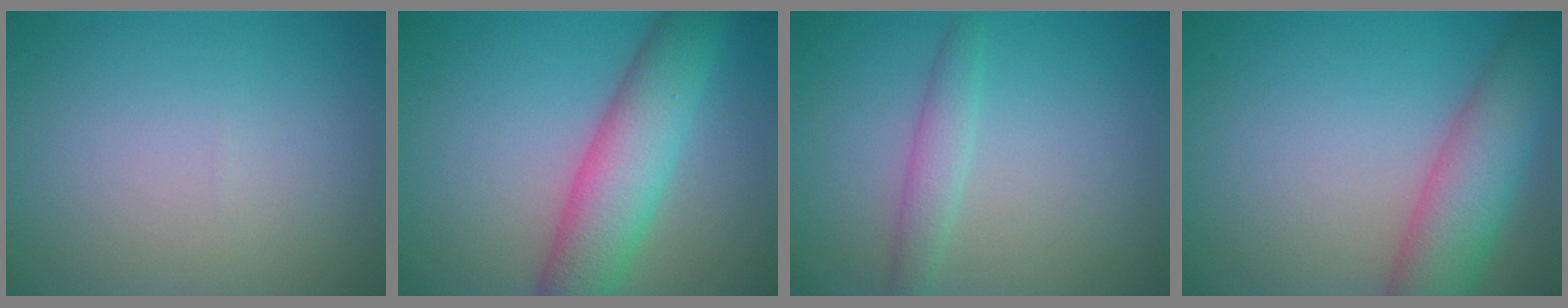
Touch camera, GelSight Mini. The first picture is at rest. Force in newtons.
{"total": 6.8, "press": 6.8, "slide": 0.5}
{"total": 2.1, "press": 2.1, "slide": 0.1}
{"total": 6.8, "press": 6.8, "slide": 0.4}